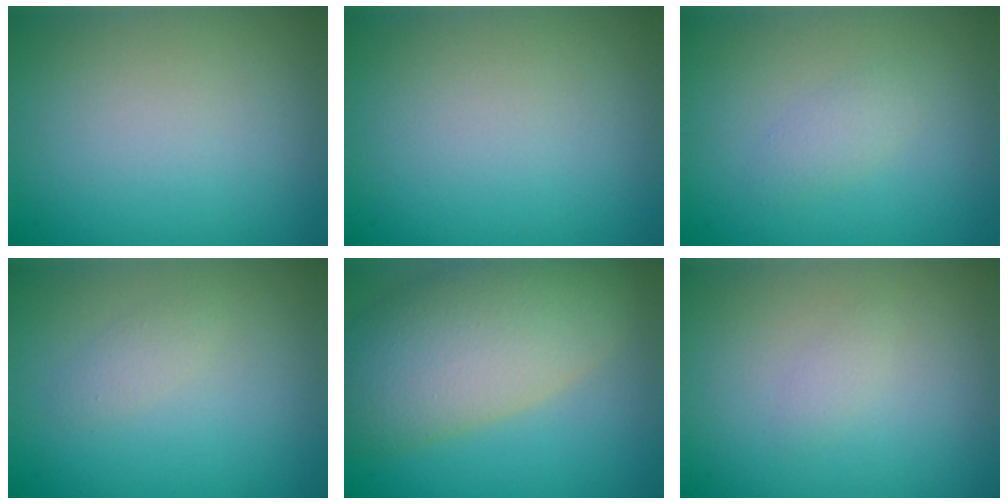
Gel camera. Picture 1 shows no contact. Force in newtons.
{"total": 0.0}
{"total": 1.3, "press": 1.3, "slide": 0.1}
{"total": 1.1, "press": 1.1, "slide": 0.1}
{"total": 10.3, "press": 10.3, "slide": 0.8}
{"total": 0.6, "press": 0.6, "slide": 0.1}